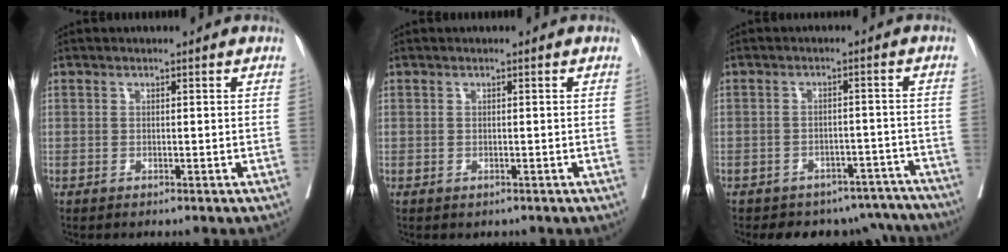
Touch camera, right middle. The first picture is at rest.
{"total": 0.0}
{"total": 12.4, "force": [-10.9, 5.7, 2.0], "torque": [-0.013, 0.027, -0.116]}